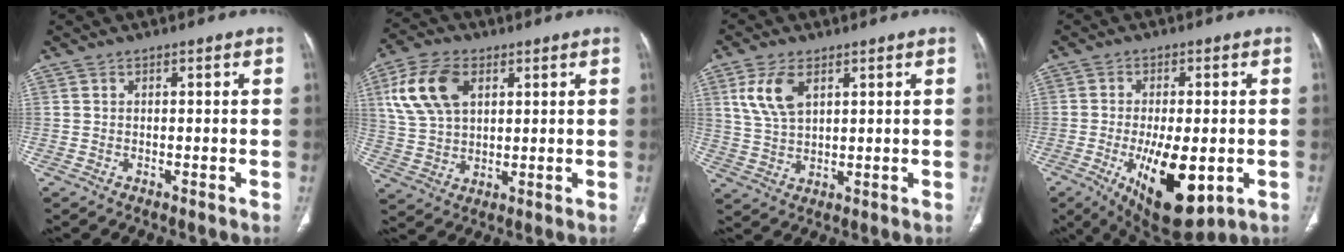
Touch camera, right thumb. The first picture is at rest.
{"total": 12.7, "force": [4.6, 7.9, 8.8], "torque": [-0.168, -0.001, 0.091]}
{"total": 7.9, "force": [3.4, 4.2, 5.7], "torque": [-0.115, -0.007, 0.073]}
{"total": 15.5, "force": [-4.4, 6.6, 13.3], "torque": [-0.208, -0.014, -0.048]}